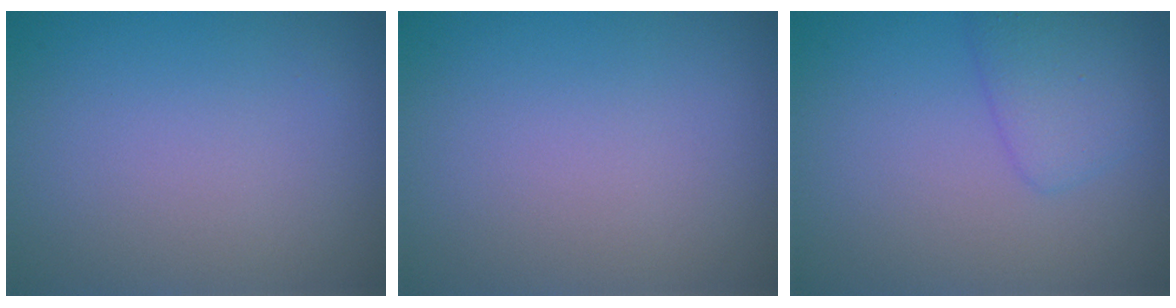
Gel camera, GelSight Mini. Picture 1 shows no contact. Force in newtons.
{"total": 0.0}
{"total": 2.3, "press": 2.3, "slide": 0.2}